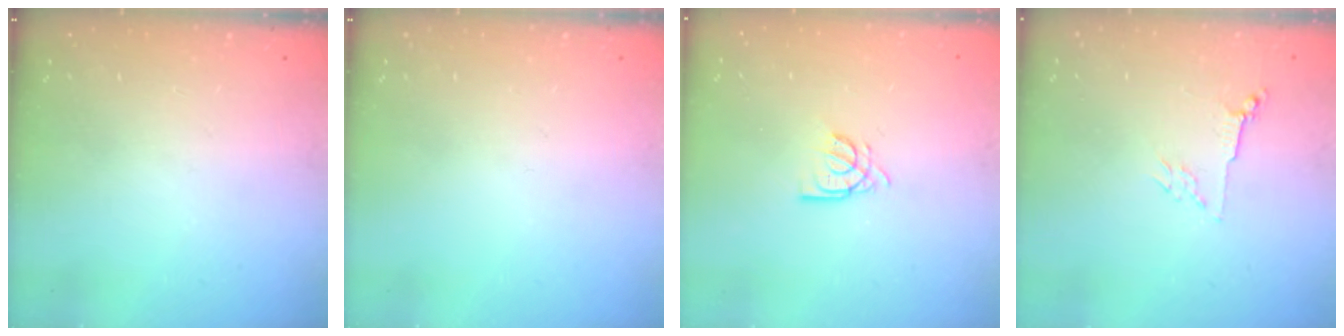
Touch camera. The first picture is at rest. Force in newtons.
{"total": 0.0}
{"total": 6.7, "press": 6.7, "slide": 0.5}
{"total": 2.8, "press": 2.7, "slide": 0.6}